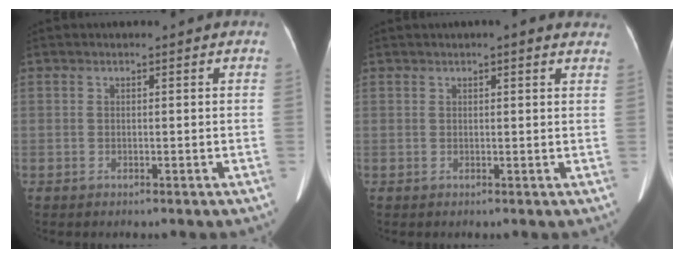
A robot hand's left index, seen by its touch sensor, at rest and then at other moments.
{"total": 4.1, "force": [3.2, 0.7, 2.5], "torque": [-0.022, 0.016, 0.027]}